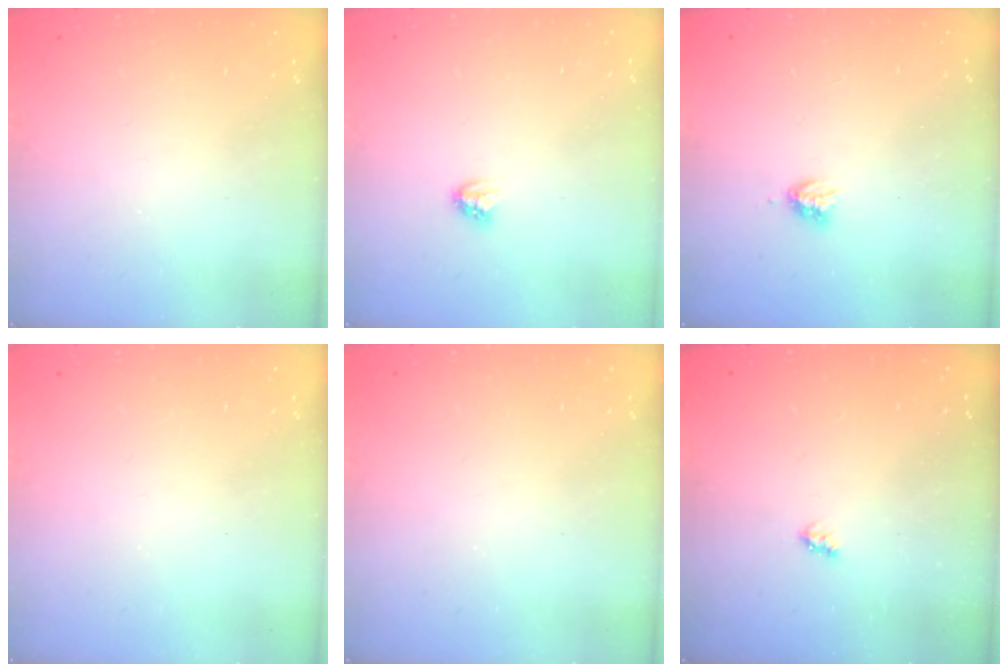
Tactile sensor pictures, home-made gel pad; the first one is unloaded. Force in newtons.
{"total": 2.8, "press": 2.8, "slide": 0.3}
{"total": 2.9, "press": 2.9, "slide": 0.5}
{"total": 0.0}
{"total": 0.0}
{"total": 2.6, "press": 2.6, "slide": 0.4}